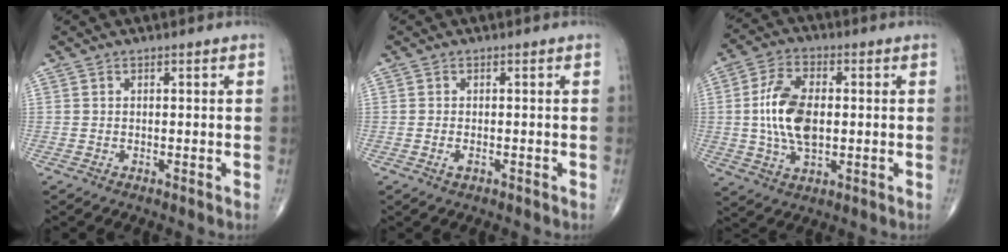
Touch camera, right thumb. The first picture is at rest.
{"total": 1.2, "force": [-0.5, 0.6, 0.9], "torque": [-0.019, 0.000, -0.010]}
{"total": 11.9, "force": [0.2, 6.6, 9.9], "torque": [-0.189, 0.006, 0.005]}